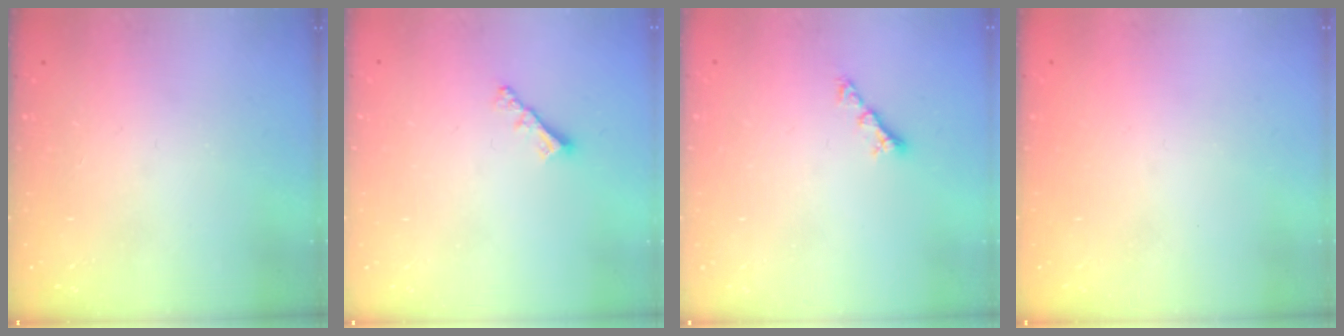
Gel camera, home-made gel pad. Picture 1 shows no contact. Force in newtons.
{"total": 2.9, "press": 2.9, "slide": 0.3}
{"total": 4.1, "press": 4.1, "slide": 0.5}
{"total": 0.8, "press": 0.7, "slide": 0.3}